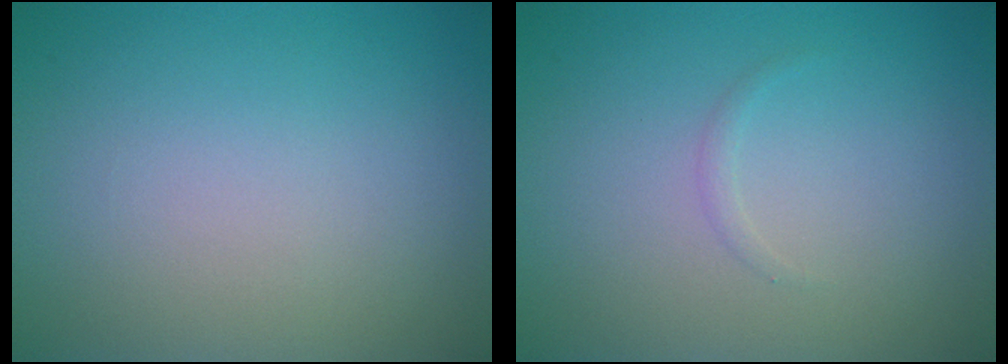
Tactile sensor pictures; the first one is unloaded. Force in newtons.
{"total": 0.5, "press": 0.5, "slide": 0.0}